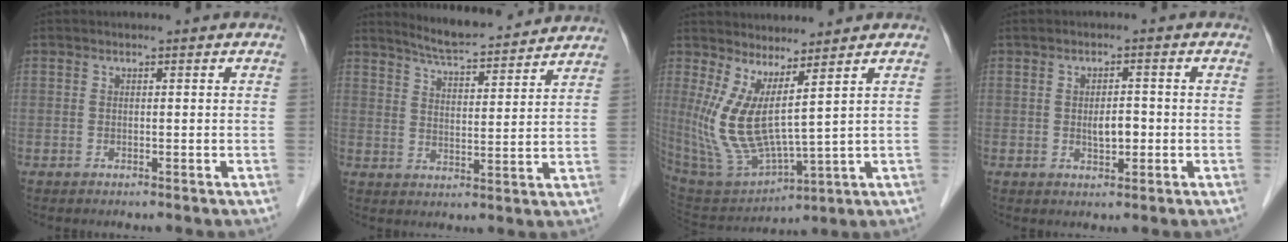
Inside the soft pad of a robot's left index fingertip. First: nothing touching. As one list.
[{"total": 12.3, "force": [11.7, 1.0, 3.9], "torque": [-0.067, 0.010, 0.166]}, {"total": 9.8, "force": [3.5, 1.6, 9.0], "torque": [-0.208, -0.028, 0.086]}, {"total": 3.1, "force": [-0.4, 1.2, 2.8], "torque": [-0.049, 0.001, -0.003]}]